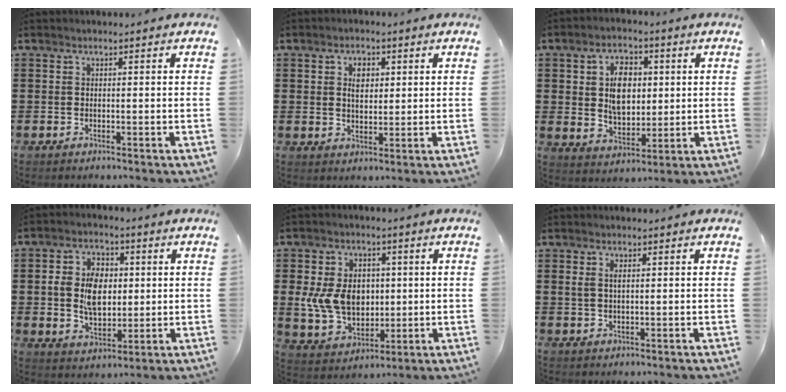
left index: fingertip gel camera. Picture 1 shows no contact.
{"total": 3.5, "force": [1.2, 2.1, 2.5], "torque": [-0.038, 0.006, 0.017]}
{"total": 7.5, "force": [1.6, 4.8, 5.5], "torque": [-0.103, 0.012, 0.025]}
{"total": 8.2, "force": [0.9, 5.5, 5.9], "torque": [-0.128, 0.013, 0.011]}
{"total": 9.4, "force": [0.7, 7.3, 5.9], "torque": [-0.144, 0.010, 0.011]}
{"total": 1.6, "force": [0.5, 0.6, 1.4], "torque": [-0.030, 0.003, 0.009]}